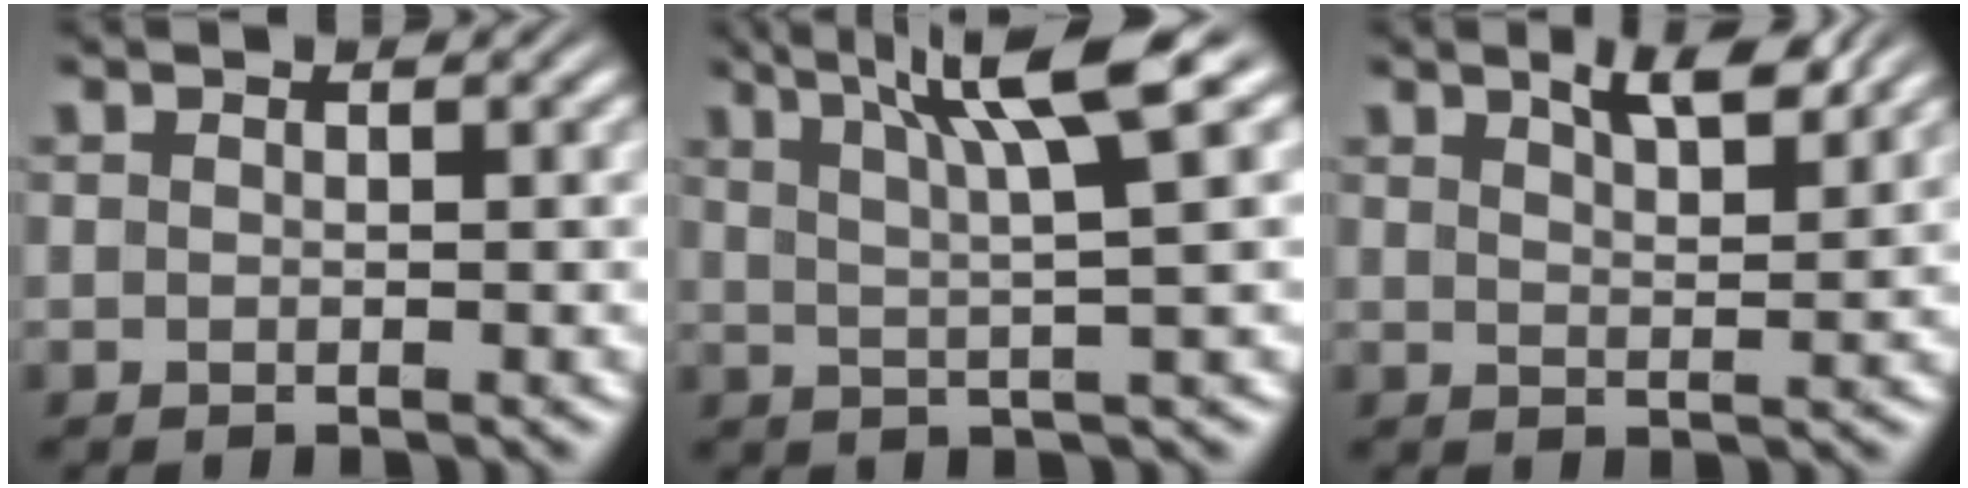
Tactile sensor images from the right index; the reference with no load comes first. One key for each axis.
{"total": 5.9, "fx": 3.3, "fy": 0.1, "fz": 4.9, "tx": -0.078, "ty": 0.013, "tz": 0.051}
{"total": 3.5, "fx": 2.5, "fy": 0.3, "fz": 2.4, "tx": -0.033, "ty": -0.001, "tz": 0.045}